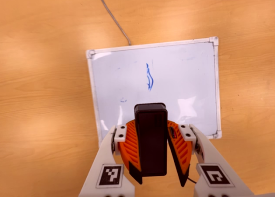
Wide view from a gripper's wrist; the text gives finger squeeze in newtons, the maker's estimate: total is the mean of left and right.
{"total": 9.0, "left": 9.5, "right": 8.5}